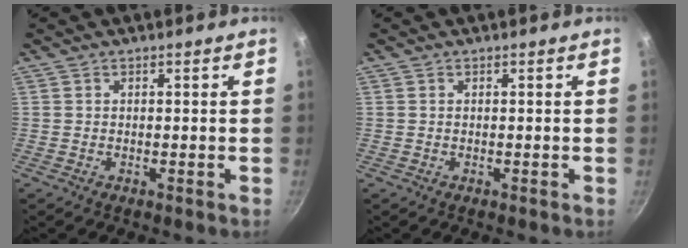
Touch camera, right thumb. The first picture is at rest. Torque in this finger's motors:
{"motor_torque": [0.20, 0.10, -0.03, -0.28, 0.00]}